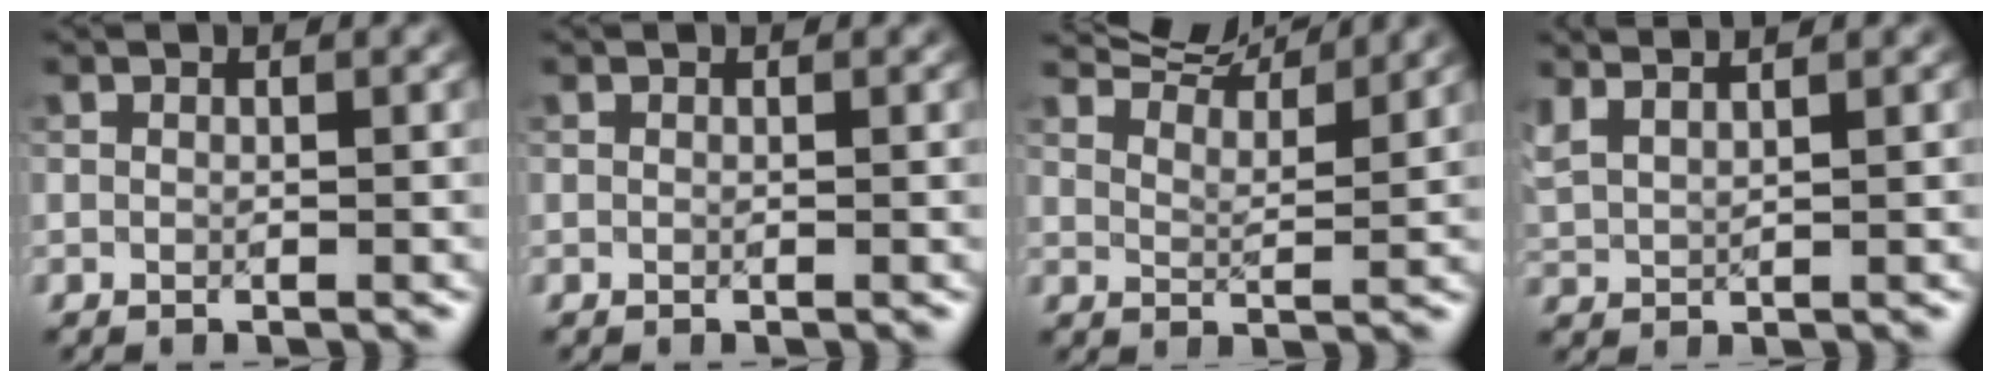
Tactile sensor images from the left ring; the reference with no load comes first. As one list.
[{"total": 0.0}, {"total": 6.4, "force": [6.0, 0.8, 2.1], "torque": [-0.036, 0.005, 0.083]}, {"total": 3.1, "force": [2.8, 0.6, 1.3], "torque": [-0.032, 0.012, 0.047]}]